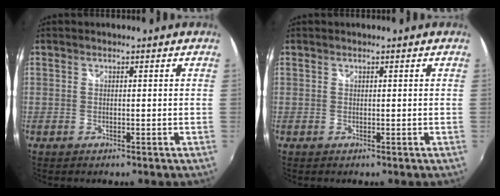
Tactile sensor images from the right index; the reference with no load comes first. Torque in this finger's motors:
{"motor_torque": [0.38, 0.15, -0.01, 0.01]}